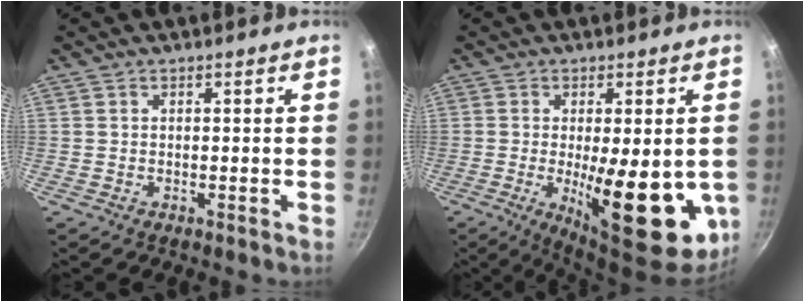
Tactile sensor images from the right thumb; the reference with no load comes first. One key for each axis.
{"total": 18.5, "fx": -3.4, "fy": 6.5, "fz": 17.0, "tx": -0.219, "ty": -0.014, "tz": -0.032}